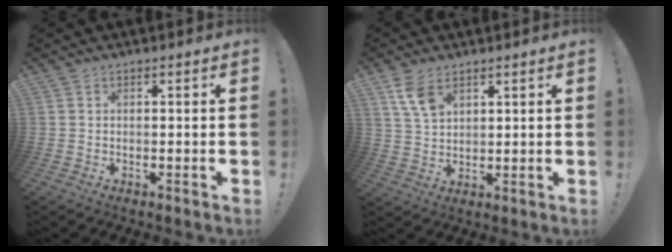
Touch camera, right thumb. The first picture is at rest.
{"total": 7.0, "force": [4.1, 3.8, 4.2], "torque": [-0.084, -0.014, 0.080]}